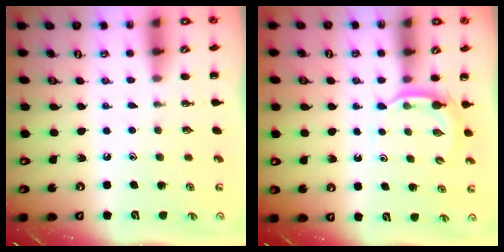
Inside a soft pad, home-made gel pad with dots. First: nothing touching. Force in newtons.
{"total": 2.9, "press": 2.8, "slide": 0.7}